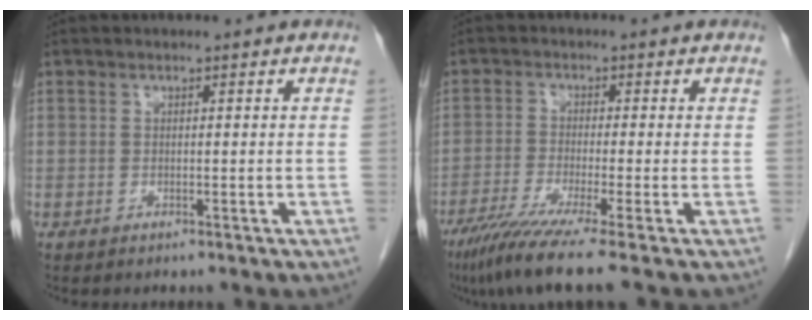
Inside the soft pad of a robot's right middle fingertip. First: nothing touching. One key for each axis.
{"total": 8.5, "fx": -6.2, "fy": -1.3, "fz": 5.7, "tx": -0.092, "ty": -0.029, "tz": -0.105}